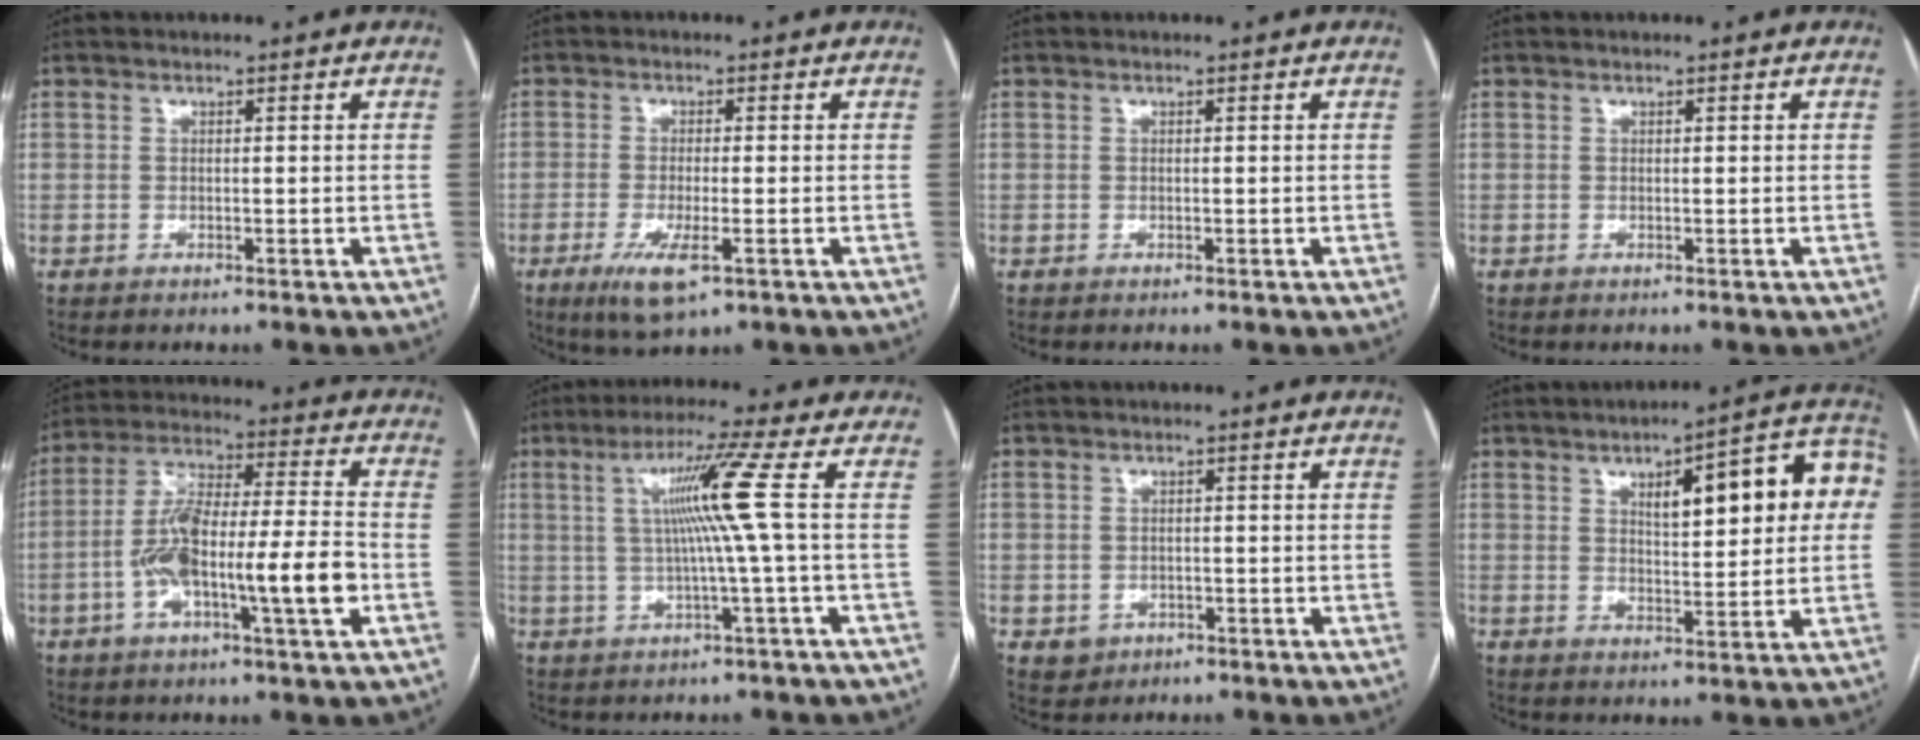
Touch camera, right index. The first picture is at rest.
{"total": 6.0, "force": [-2.8, 1.3, 5.2], "torque": [-0.104, -0.016, -0.044]}
{"total": 0.0}
{"total": 0.0}
{"total": 15.3, "force": [-4.2, 1.9, 14.6], "torque": [-0.268, 0.011, -0.070]}
{"total": 8.2, "force": [1.0, -2.5, 7.7], "torque": [-0.136, 0.009, 0.028]}
{"total": 3.2, "force": [-1.1, 3.0, 0.5], "torque": [-0.002, 0.007, -0.009]}
{"total": 14.8, "force": [3.7, 4.0, 13.8], "torque": [-0.176, 0.038, 0.049]}